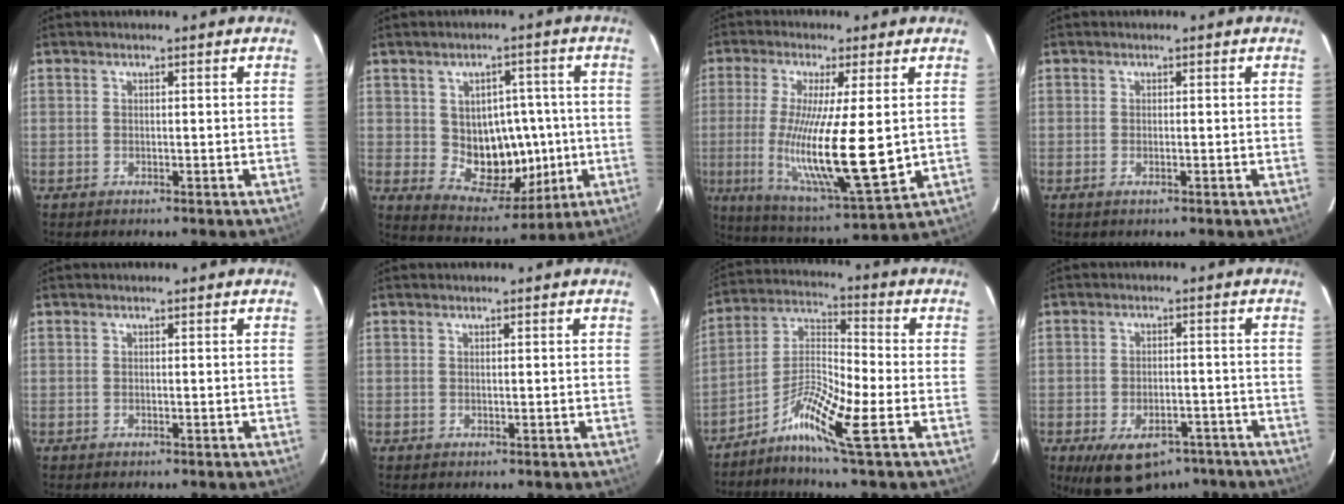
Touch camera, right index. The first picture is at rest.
{"total": 11.2, "force": [-0.3, 7.6, 8.3], "torque": [-0.118, 0.020, 0.019]}
{"total": 16.2, "force": [-0.7, 1.7, 16.1], "torque": [-0.303, -0.038, -0.007]}
{"total": 0.8, "force": [-0.3, -0.1, 0.7], "torque": [-0.011, -0.001, -0.005]}
{"total": 0.0}
{"total": 0.0}
{"total": 10.8, "force": [-5.2, 0.1, 9.4], "torque": [-0.184, -0.007, -0.108]}
{"total": 10.6, "force": [-7.2, 5.6, 5.4], "torque": [-0.088, 0.001, -0.107]}